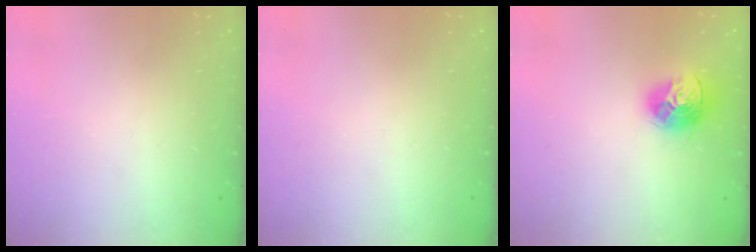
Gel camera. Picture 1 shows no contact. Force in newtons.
{"total": 0.0}
{"total": 13.5, "press": 13.5, "slide": 1.0}